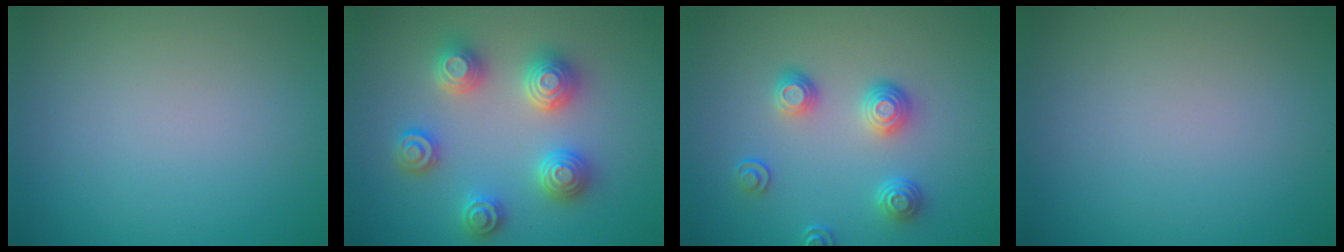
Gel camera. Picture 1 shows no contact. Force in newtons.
{"total": 4.9, "press": 4.8, "slide": 0.8}
{"total": 3.4, "press": 2.8, "slide": 1.9}
{"total": 0.0}